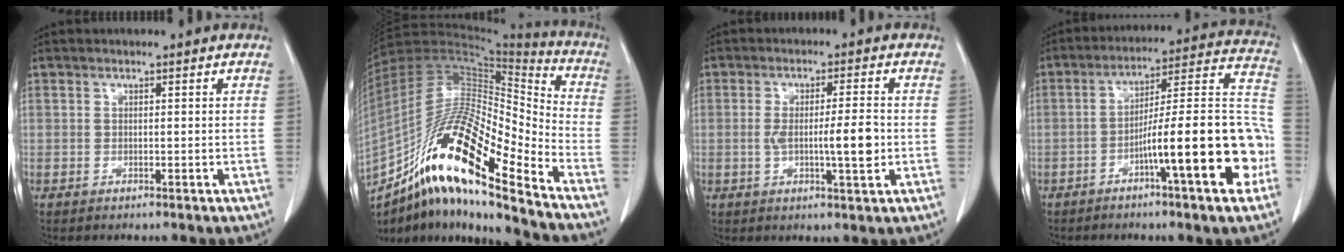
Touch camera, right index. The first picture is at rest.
{"total": 22.9, "force": [-14.0, 3.4, 17.8], "torque": [-0.347, -0.009, -0.251]}
{"total": 6.5, "force": [-0.8, 0.6, 6.4], "torque": [-0.109, -0.004, -0.012]}
{"total": 18.7, "force": [-6.3, 1.4, 17.5], "torque": [-0.212, 0.028, -0.091]}